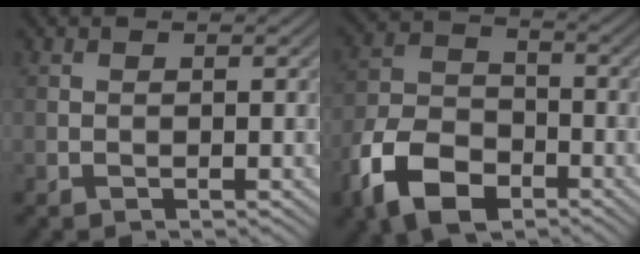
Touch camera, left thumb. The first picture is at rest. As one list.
[{"total": 11.0, "force": [-6.2, 6.5, 6.4], "torque": [-0.147, -0.016, -0.133]}]